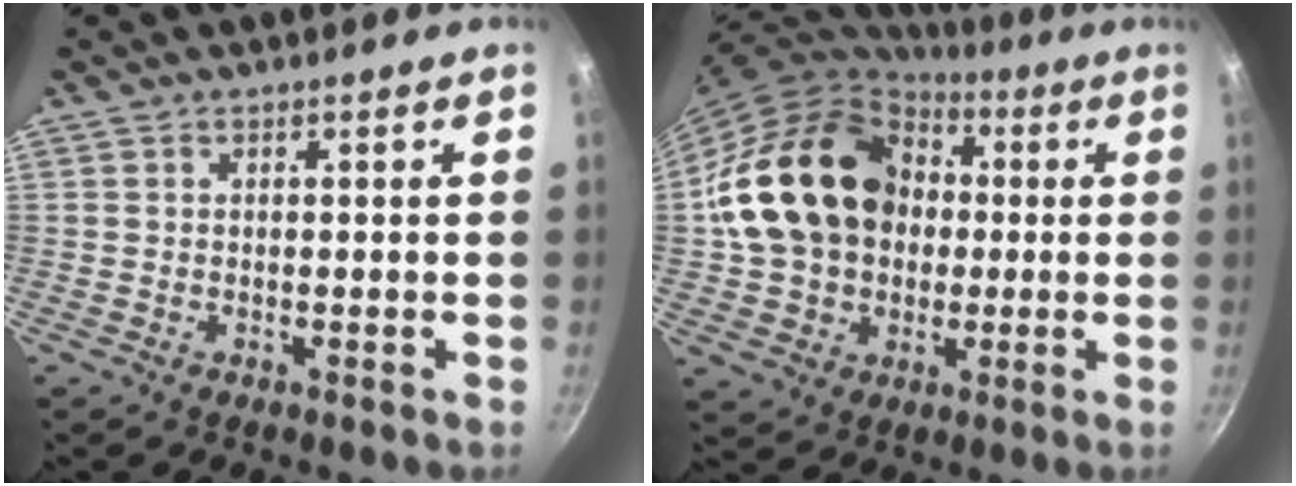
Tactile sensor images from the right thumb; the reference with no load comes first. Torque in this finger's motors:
{"motor_torque": [2.50, 2.51, 1.18, 0.24, 0.48]}